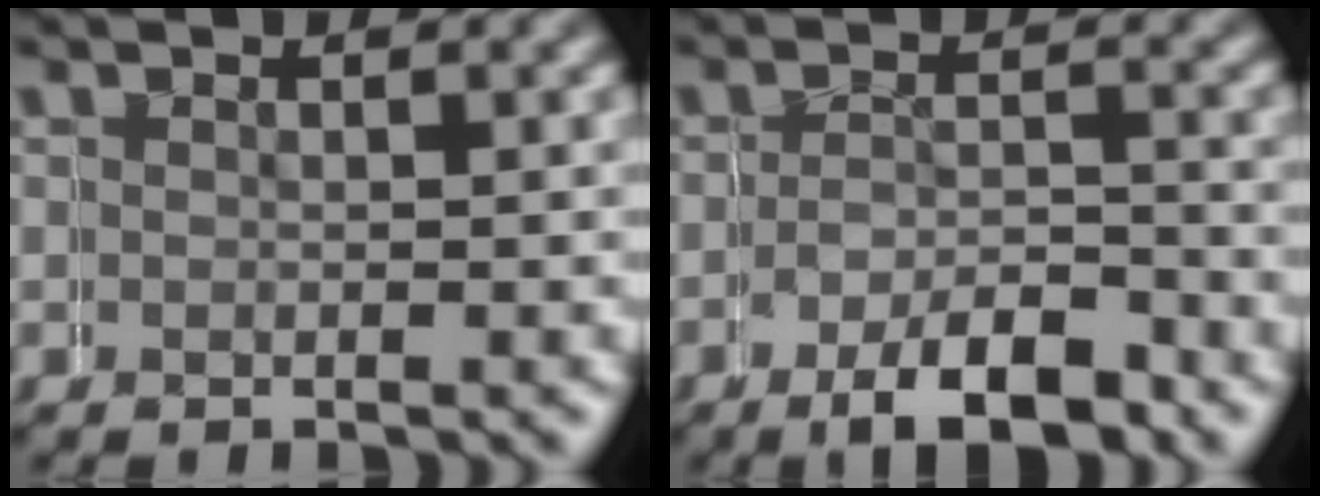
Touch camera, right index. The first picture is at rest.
{"total": 5.1, "force": [-3.9, 2.2, 2.4], "torque": [-0.030, -0.012, -0.065]}